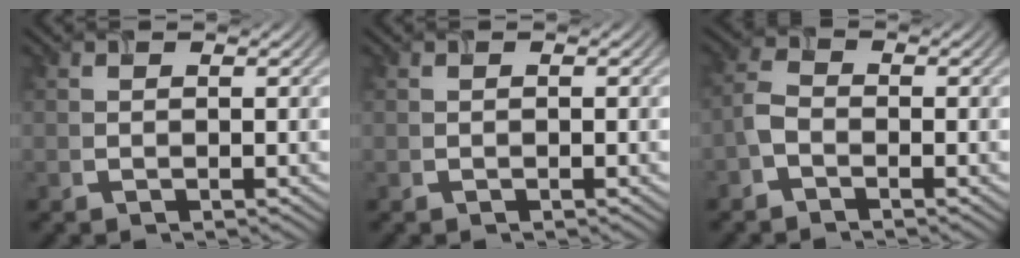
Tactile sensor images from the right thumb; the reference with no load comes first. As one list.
[{"total": 0.0}, {"total": 2.6, "force": [-1.5, 1.4, 1.6], "torque": [-0.037, 0.005, -0.043]}]